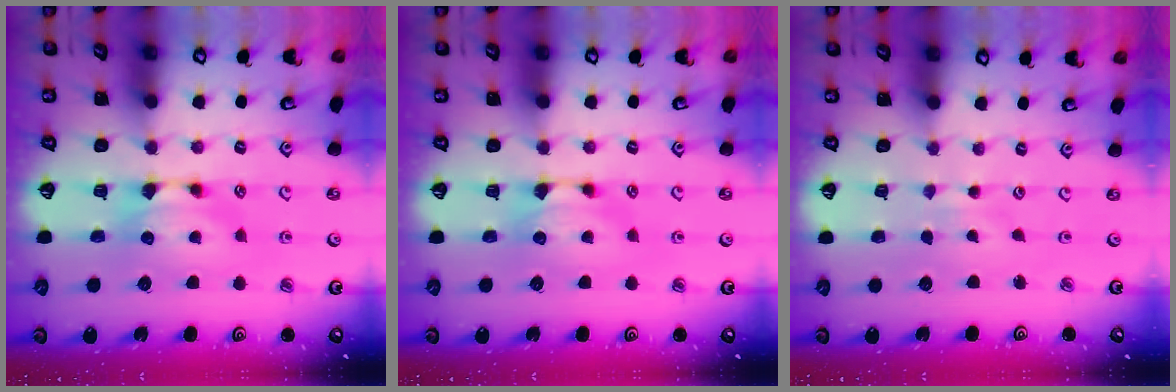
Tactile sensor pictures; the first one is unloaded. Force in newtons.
{"total": 0.0}
{"total": 4.6, "press": 4.6, "slide": 0.1}